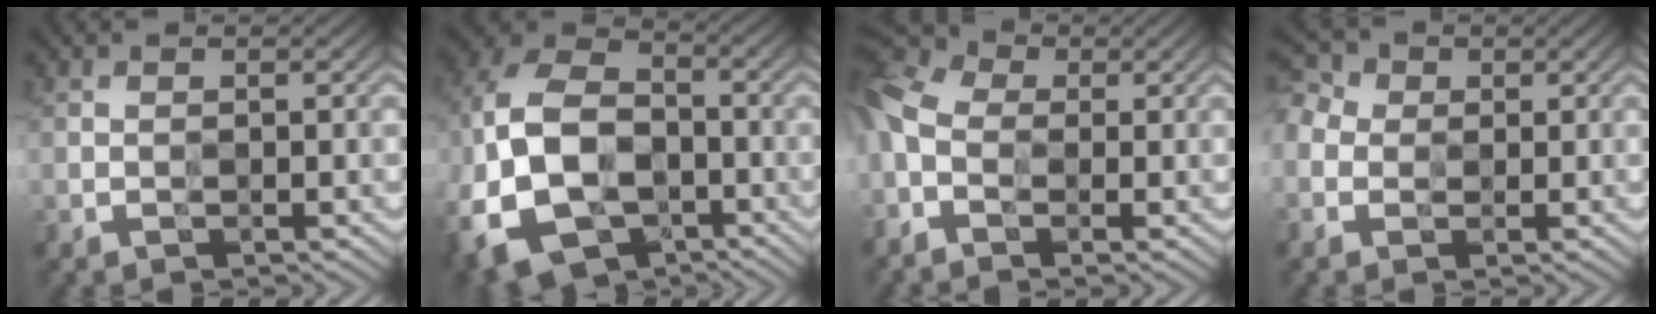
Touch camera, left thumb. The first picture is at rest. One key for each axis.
{"total": 16.8, "fx": -5.7, "fy": 11.2, "fz": 11.2, "tx": -0.273, "ty": -0.028, "tz": -0.111}
{"total": 8.6, "fx": -2.0, "fy": 5.8, "fz": 6.0, "tx": -0.171, "ty": -0.002, "tz": -0.049}
{"total": 4.0, "fx": 0.2, "fy": 3.5, "fz": 1.9, "tx": -0.060, "ty": 0.011, "tz": -0.001}